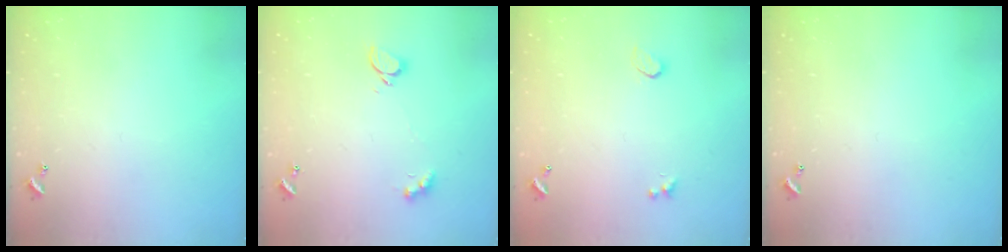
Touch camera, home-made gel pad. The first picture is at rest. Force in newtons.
{"total": 2.6, "press": 2.5, "slide": 0.6}
{"total": 0.7, "press": 0.5, "slide": 0.4}
{"total": 0.0}